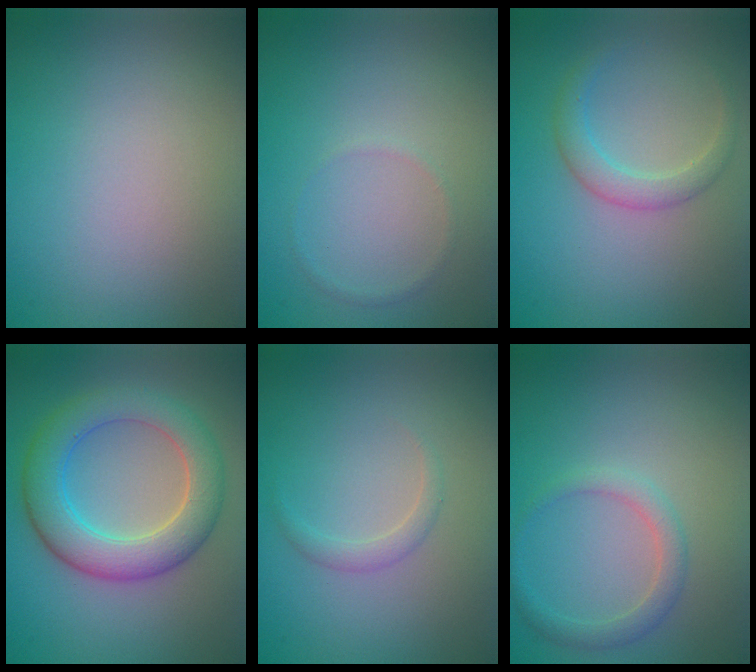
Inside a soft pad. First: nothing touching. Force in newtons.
{"total": 0.5, "press": 0.5, "slide": 0.1}
{"total": 2.3, "press": 2.2, "slide": 0.3}
{"total": 6.3, "press": 6.3, "slide": 0.1}
{"total": 1.1, "press": 1.1, "slide": 0.1}
{"total": 1.9, "press": 1.9, "slide": 0.1}